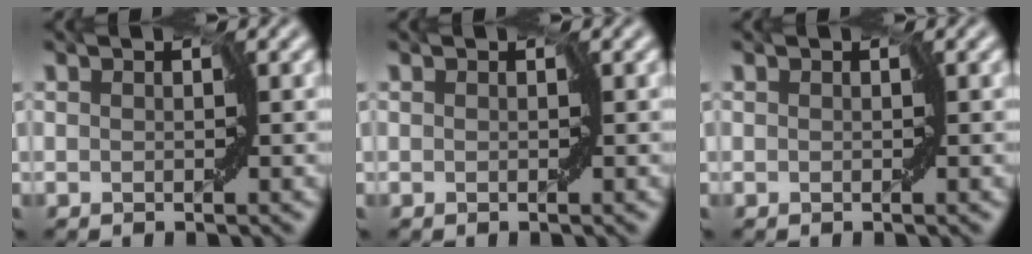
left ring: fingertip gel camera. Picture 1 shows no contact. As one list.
[{"total": 0.0}, {"total": 0.0}]